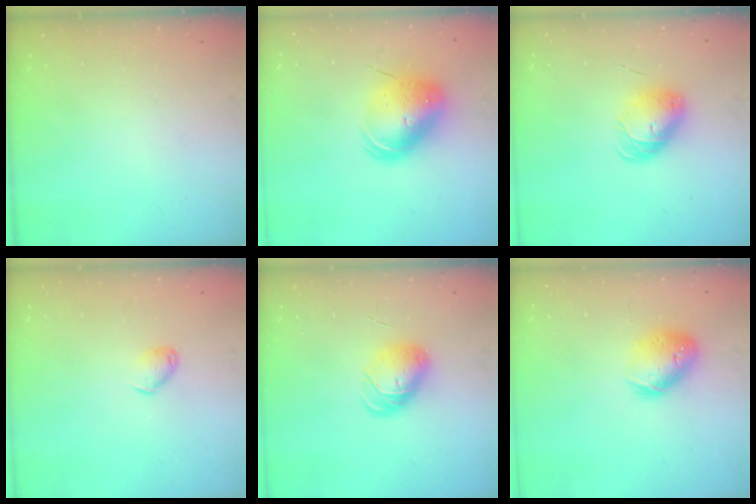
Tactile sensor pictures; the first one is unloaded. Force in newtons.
{"total": 10.9, "press": 10.7, "slide": 2.0}
{"total": 7.2, "press": 7.2, "slide": 0.1}
{"total": 4.6, "press": 4.5, "slide": 0.9}
{"total": 8.3, "press": 8.3, "slide": 0.8}
{"total": 13.4, "press": 13.2, "slide": 2.1}